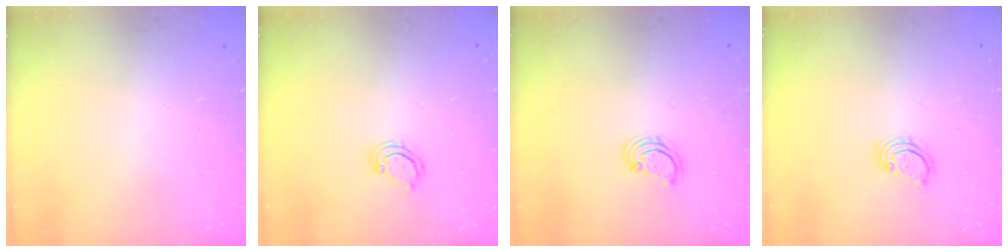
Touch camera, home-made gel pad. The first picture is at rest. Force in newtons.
{"total": 4.6, "press": 4.6, "slide": 0.4}
{"total": 2.8, "press": 2.8, "slide": 0.3}
{"total": 2.7, "press": 2.7, "slide": 0.3}